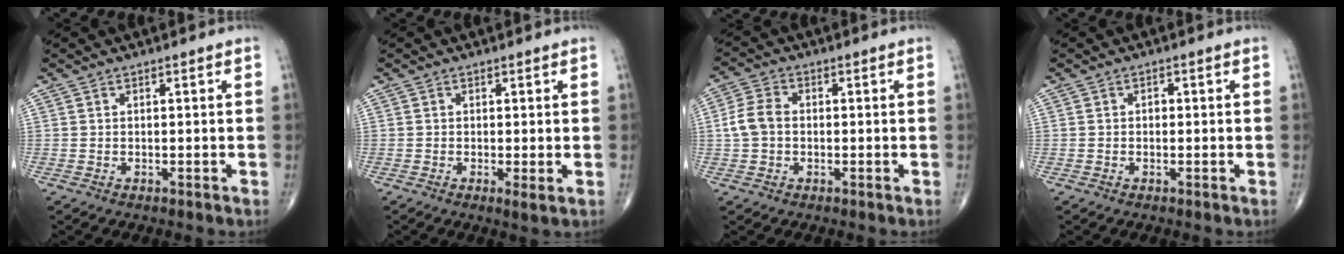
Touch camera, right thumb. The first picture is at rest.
{"total": 1.7, "force": [-0.2, 0.2, 1.7], "torque": [-0.036, -0.009, -0.008]}
{"total": 5.4, "force": [-0.2, 4.0, 3.6], "torque": [-0.077, 0.016, -0.009]}
{"total": 0.8, "force": [-0.1, 0.6, 0.5], "torque": [-0.002, 0.002, -0.006]}